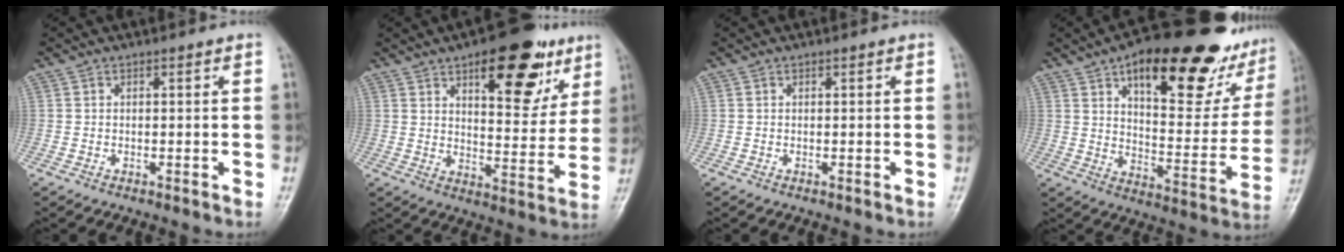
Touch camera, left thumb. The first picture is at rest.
{"total": 17.4, "force": [9.3, 7.6, 12.6], "torque": [-0.115, -0.036, 0.131]}
{"total": 0.0}
{"total": 26.9, "force": [16.6, 10.0, 18.7], "torque": [-0.207, -0.046, 0.237]}